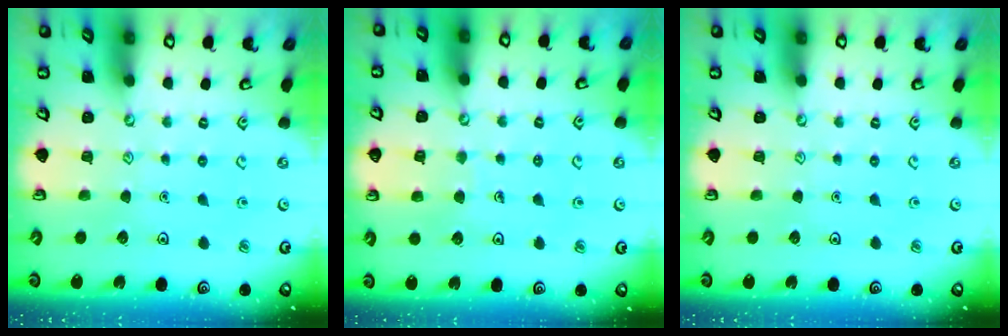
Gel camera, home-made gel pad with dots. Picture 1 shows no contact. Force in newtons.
{"total": 4.3, "press": 4.2, "slide": 0.4}
{"total": 0.0}